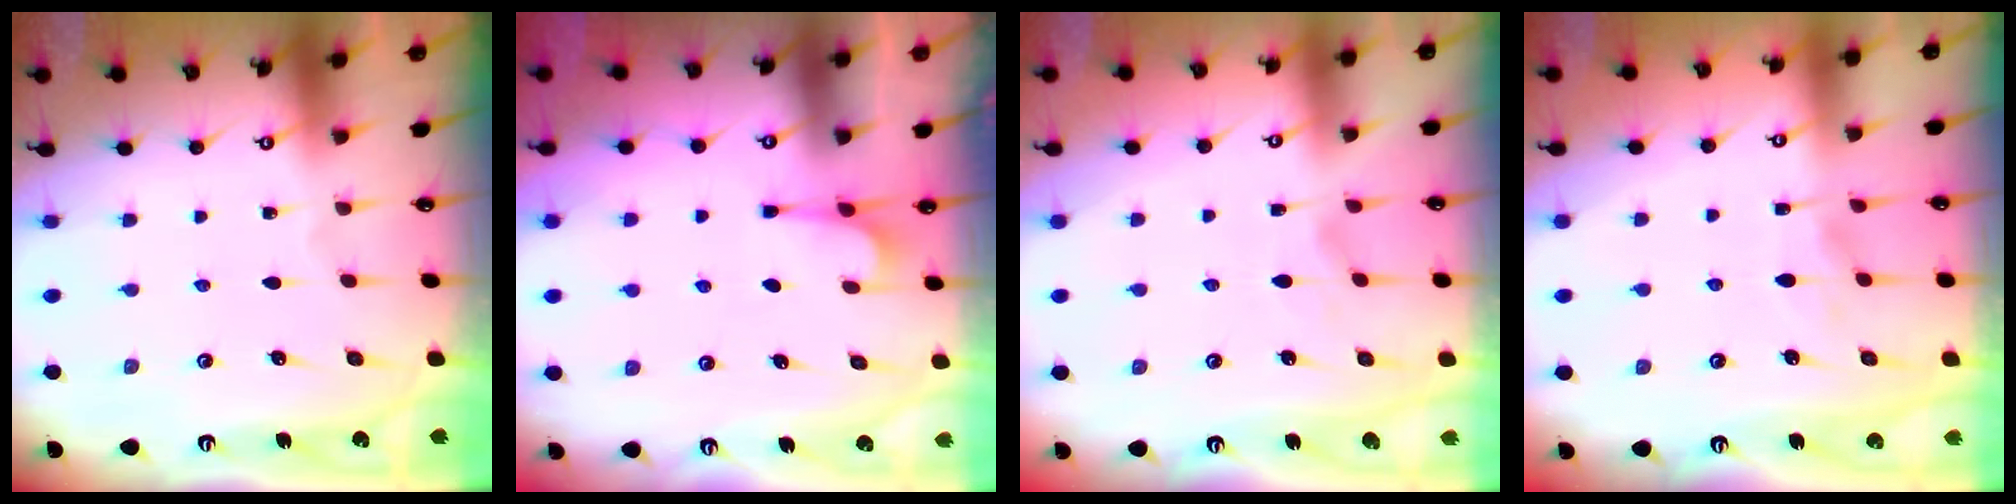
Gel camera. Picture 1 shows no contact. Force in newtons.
{"total": 2.8, "press": 2.7, "slide": 0.9}
{"total": 2.9, "press": 2.7, "slide": 1.0}
{"total": 1.1, "press": 0.6, "slide": 0.9}